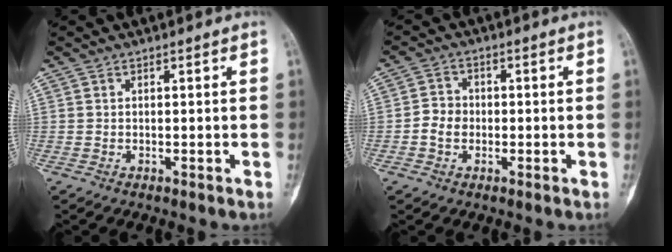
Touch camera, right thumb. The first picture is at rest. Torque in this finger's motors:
{"motor_torque": [0.41, 0.09, 0.16, -0.35, -0.03]}